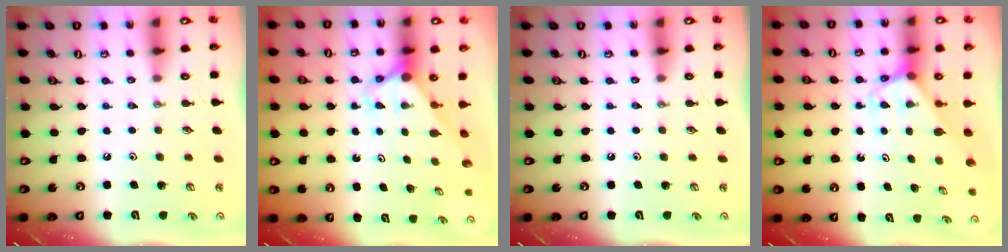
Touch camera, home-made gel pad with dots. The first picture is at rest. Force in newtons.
{"total": 2.8, "press": 2.8, "slide": 0.2}
{"total": 0.0}
{"total": 2.7, "press": 2.7, "slide": 0.2}